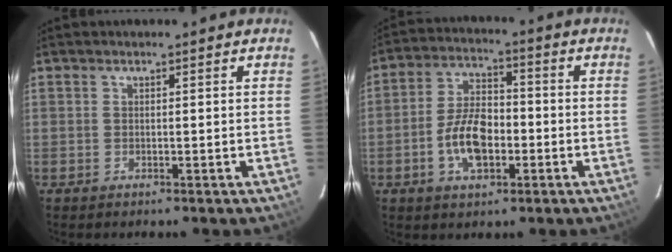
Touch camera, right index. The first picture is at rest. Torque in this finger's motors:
{"motor_torque": [0.32, -0.09, 0.26, 0.07]}